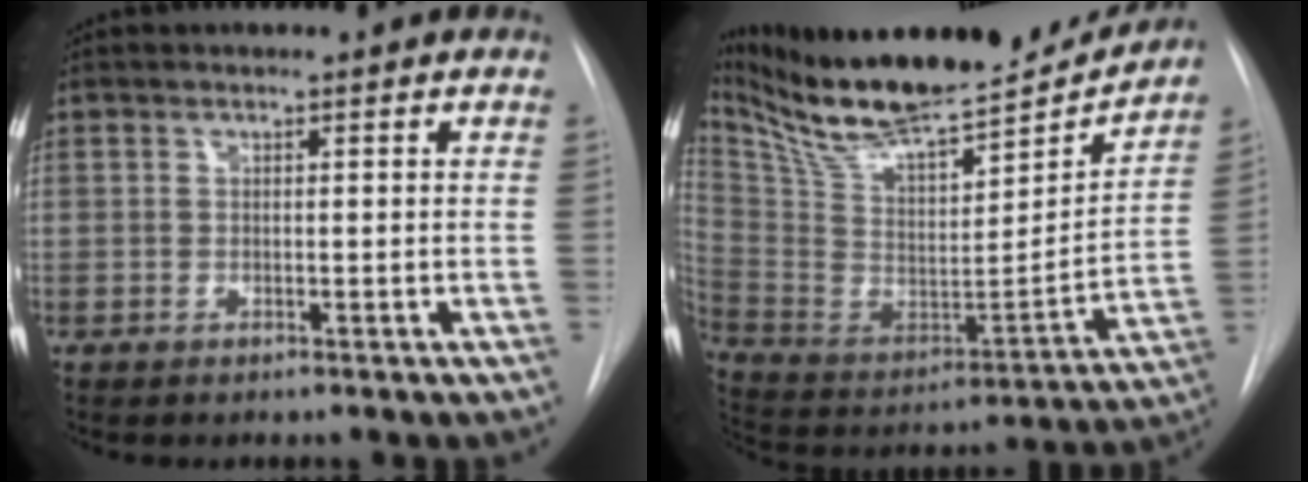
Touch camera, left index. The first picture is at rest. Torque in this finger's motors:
{"motor_torque": [0.94, -1.20, 0.49, 0.15]}